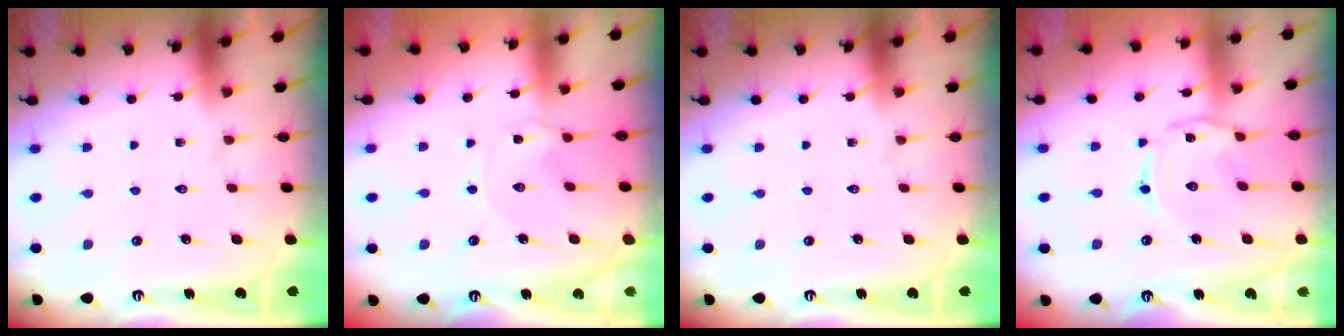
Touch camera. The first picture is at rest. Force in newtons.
{"total": 0.7, "press": 0.6, "slide": 0.3}
{"total": 0.0}
{"total": 2.0, "press": 2.0, "slide": 0.3}